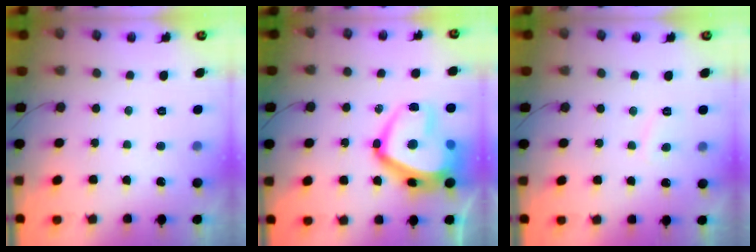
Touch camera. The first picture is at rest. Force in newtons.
{"total": 20.2, "press": 20.1, "slide": 1.7}
{"total": 2.7, "press": 2.6, "slide": 0.7}